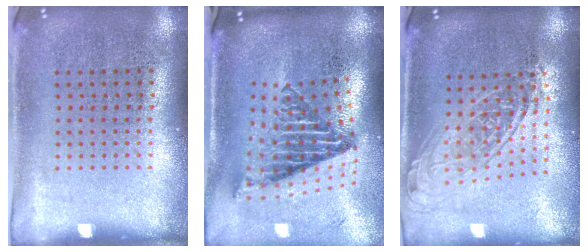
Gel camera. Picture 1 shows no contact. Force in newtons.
{"total": 2.8, "press": 1.7, "slide": 2.2}
{"total": 1.7, "press": 1.3, "slide": 1.0}